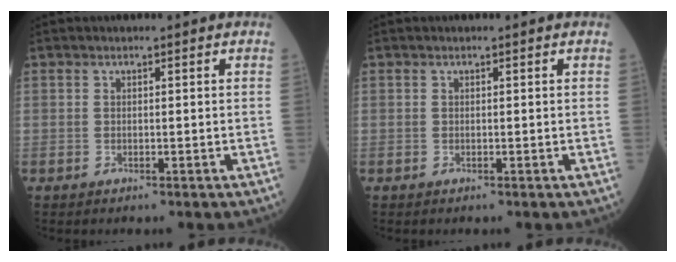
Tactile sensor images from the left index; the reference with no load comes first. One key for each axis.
{"total": 0.0}